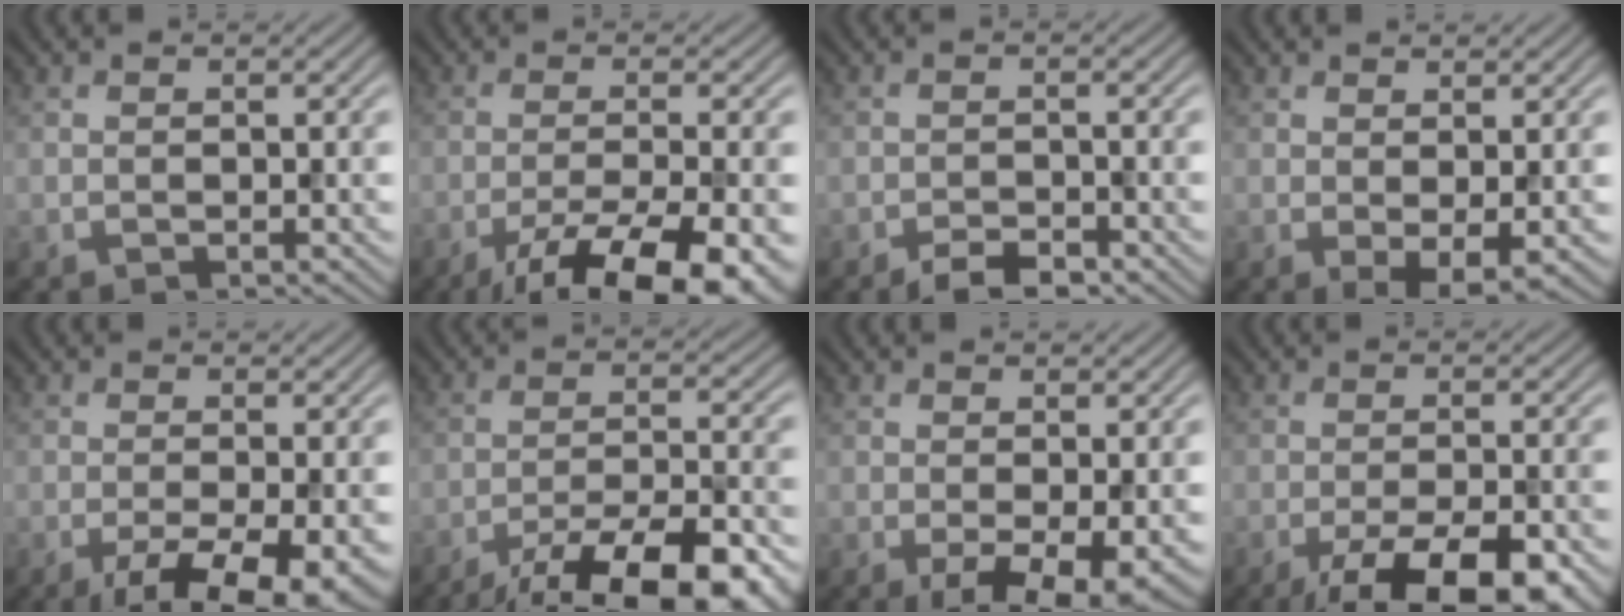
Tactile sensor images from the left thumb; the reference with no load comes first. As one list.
[{"total": 12.7, "force": [-7.7, 3.1, 9.6], "torque": [-0.162, -0.017, -0.113]}, {"total": 3.1, "force": [-2.4, 1.0, 1.7], "torque": [-0.025, 0.002, -0.044]}, {"total": 2.9, "force": [0.3, 0.9, 2.7], "torque": [-0.048, -0.009, 0.010]}, {"total": 8.6, "force": [-3.8, 2.8, 7.1], "torque": [-0.119, -0.011, -0.057]}, {"total": 15.6, "force": [-11.6, 4.1, 9.6], "torque": [-0.152, -0.023, -0.163]}, {"total": 5.9, "force": [-1.2, 2.1, 5.4], "torque": [-0.085, -0.011, -0.014]}, {"total": 11.0, "force": [-6.5, 3.3, 8.2], "torque": [-0.132, -0.015, -0.088]}]